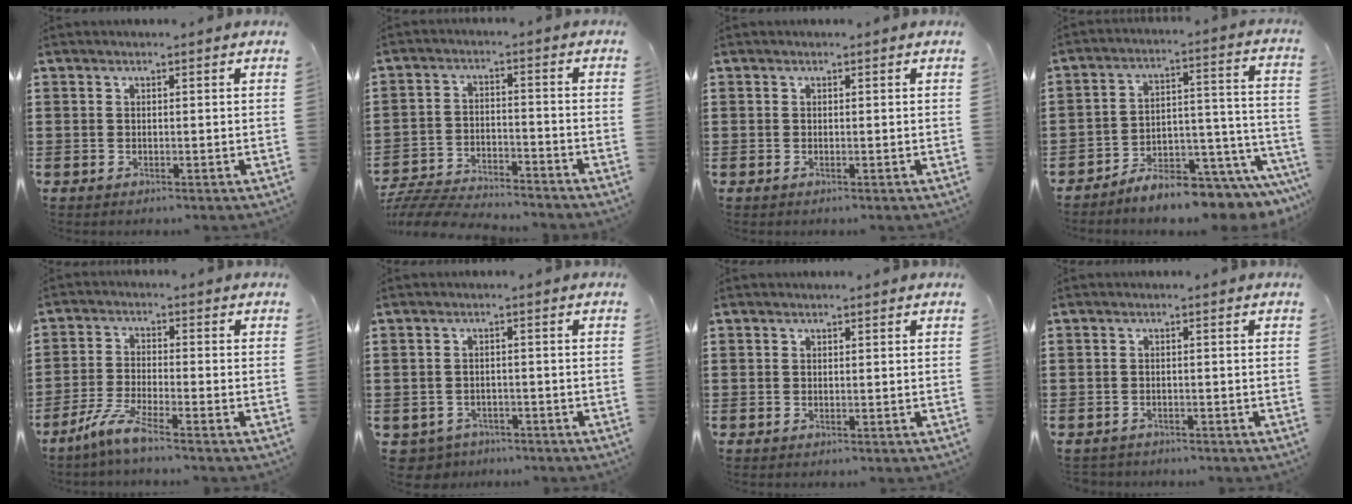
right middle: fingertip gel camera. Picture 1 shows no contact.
{"total": 6.3, "force": [-6.2, 0.8, 1.1], "torque": [-0.032, 0.007, -0.127]}
{"total": 0.0}
{"total": 6.4, "force": [-6.3, 0.7, 1.4], "torque": [-0.018, 0.010, -0.119]}
{"total": 5.1, "force": [-3.9, 0.2, 3.3], "torque": [-0.081, -0.012, -0.078]}
{"total": 2.3, "force": [-2.2, 0.7, -0.3], "torque": [-0.006, 0.000, -0.050]}
{"total": 0.0}
{"total": 1.1, "force": [-1.1, 0.3, -0.1], "torque": [-0.002, 0.003, -0.025]}